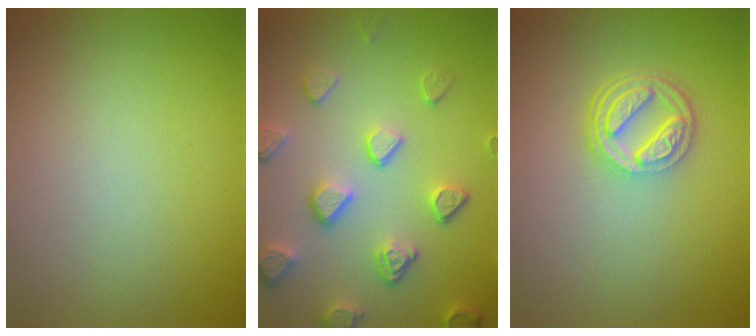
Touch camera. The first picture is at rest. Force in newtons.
{"total": 5.0, "press": 4.0, "slide": 2.9}
{"total": 4.1, "press": 3.2, "slide": 2.7}